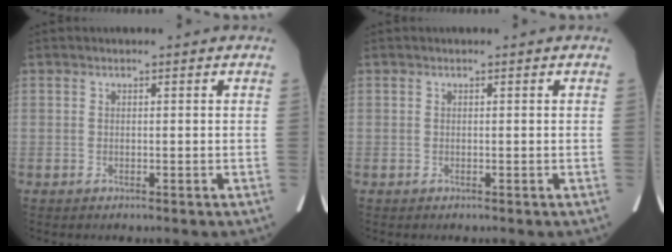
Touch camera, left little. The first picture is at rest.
{"total": 0.0}